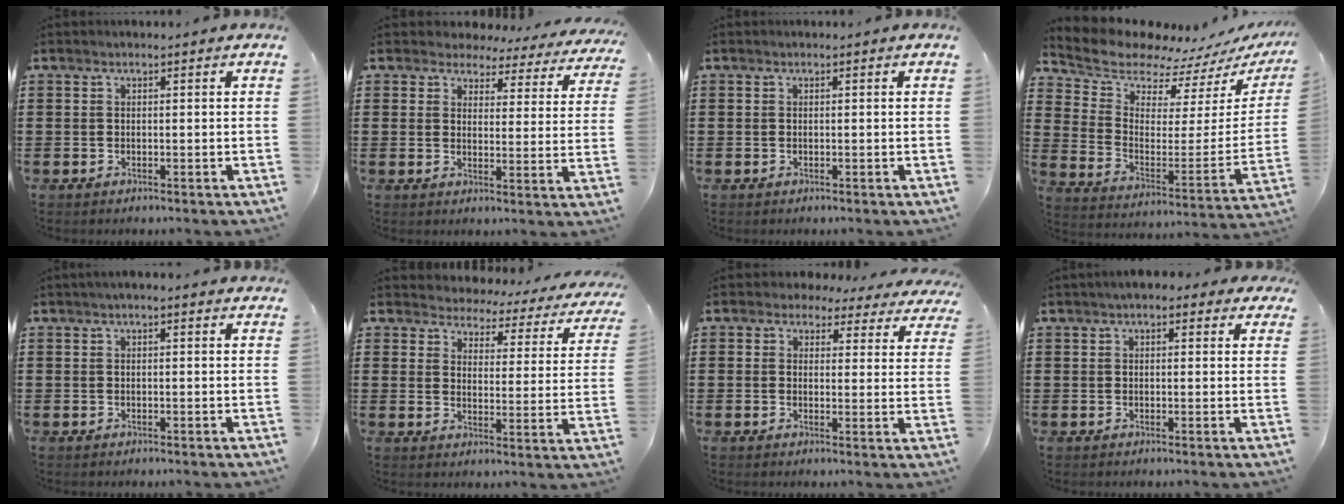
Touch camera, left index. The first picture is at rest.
{"total": 3.8, "force": [3.6, 1.1, 0.7], "torque": [-0.036, -0.020, 0.060]}
{"total": 0.0}
{"total": 7.3, "force": [7.1, 1.7, 0.1], "torque": [-0.048, -0.071, 0.119]}
{"total": 1.2, "force": [0.5, 0.1, 1.1], "torque": [-0.021, 0.002, 0.008]}
{"total": 2.8, "force": [2.8, 0.6, -0.2], "torque": [-0.021, -0.028, 0.040]}
{"total": 3.0, "force": [2.6, 1.3, 0.7], "torque": [-0.021, -0.010, 0.044]}
{"total": 2.5, "force": [1.6, 1.3, 1.4], "torque": [-0.035, 0.009, 0.027]}